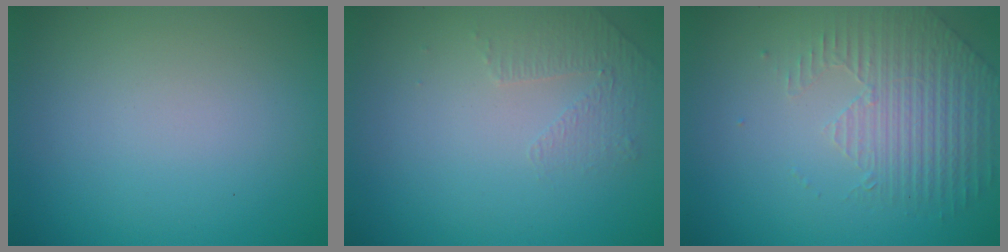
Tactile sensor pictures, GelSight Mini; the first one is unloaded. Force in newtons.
{"total": 1.4, "press": 0.8, "slide": 1.1}
{"total": 2.1, "press": 1.8, "slide": 1.0}